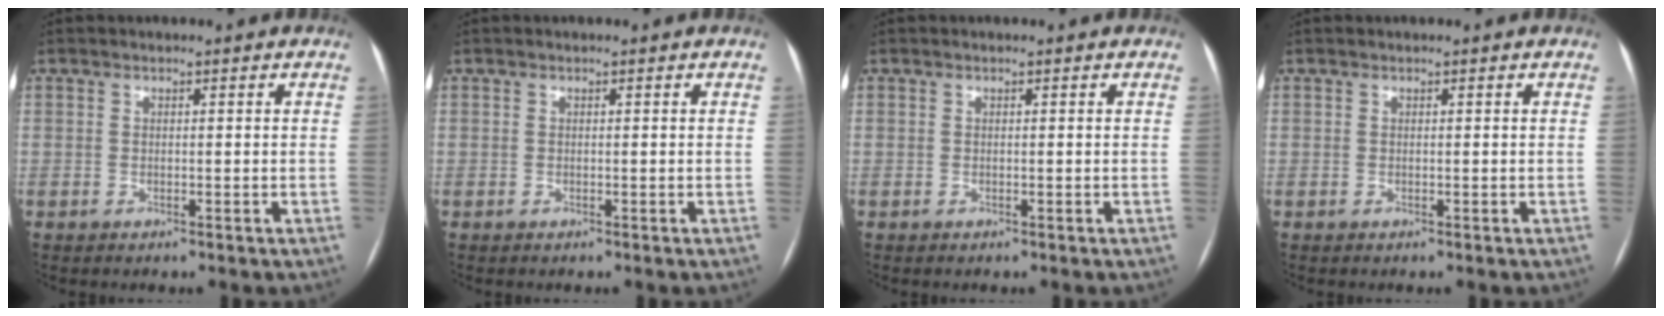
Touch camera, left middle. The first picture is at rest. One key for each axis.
{"total": 0.0}
{"total": 0.0}
{"total": 0.0}